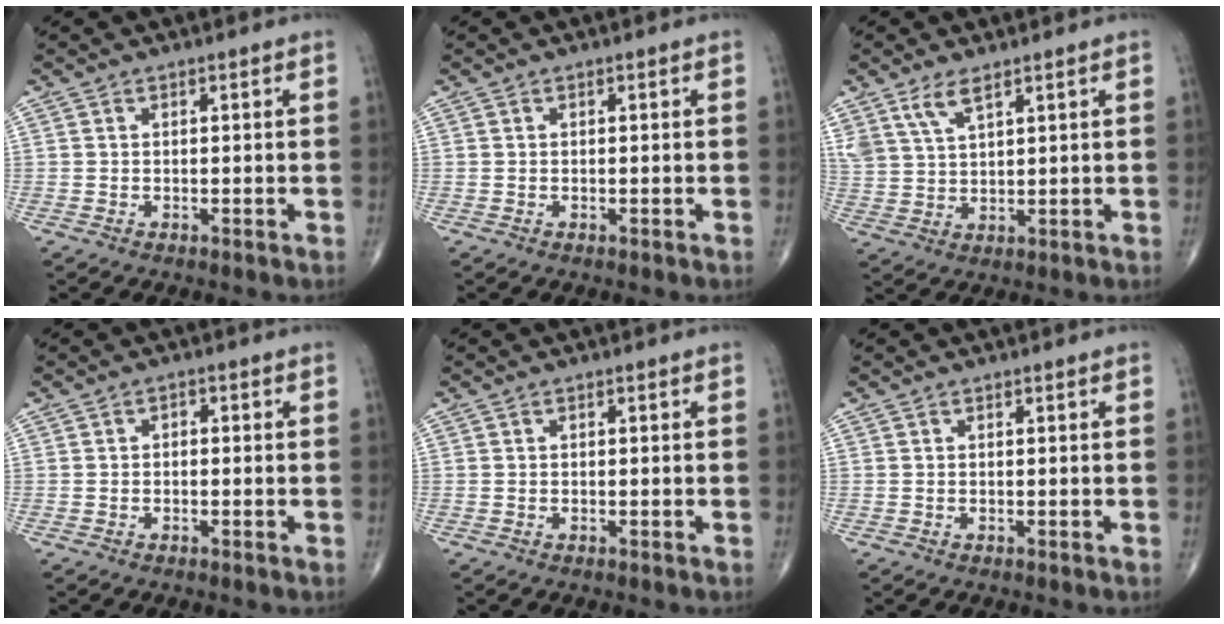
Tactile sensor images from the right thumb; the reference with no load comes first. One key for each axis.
{"total": 0.0}
{"total": 5.4, "fx": 3.7, "fy": 1.9, "fz": 3.4, "tx": -0.069, "ty": -0.013, "tz": 0.079}
{"total": 1.2, "fx": -0.1, "fy": 0.8, "fz": 0.8, "tx": -0.004, "ty": 0.008, "tz": -0.006}
{"total": 0.0}
{"total": 0.0}